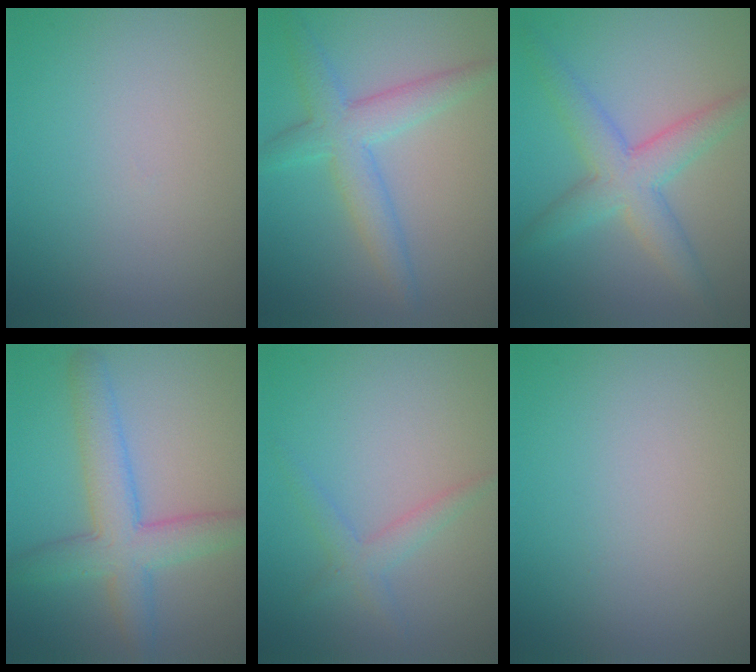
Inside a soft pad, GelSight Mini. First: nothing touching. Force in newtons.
{"total": 4.5, "press": 4.5, "slide": 0.2}
{"total": 4.9, "press": 4.9, "slide": 0.1}
{"total": 5.4, "press": 5.4, "slide": 0.2}
{"total": 1.9, "press": 1.9, "slide": 0.2}
{"total": 0.0}